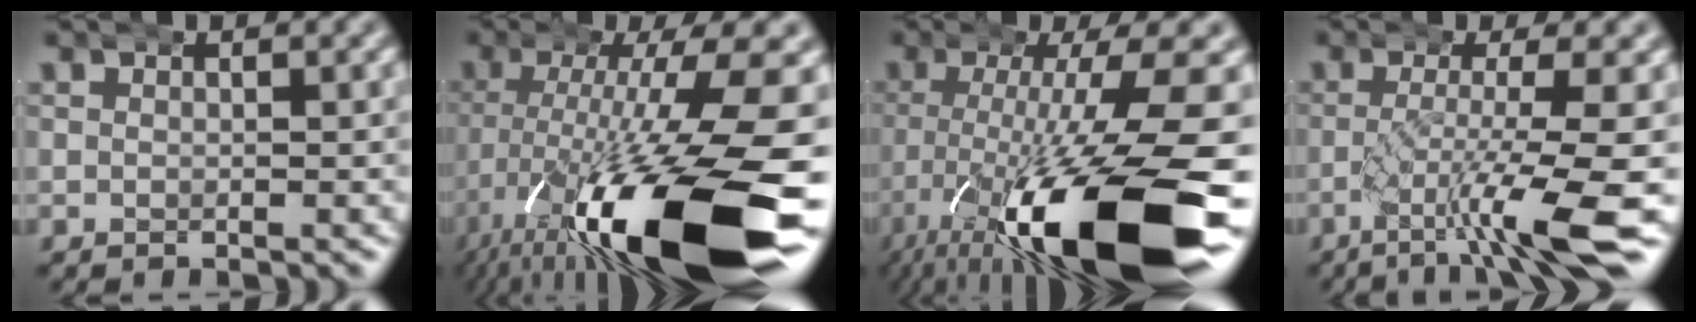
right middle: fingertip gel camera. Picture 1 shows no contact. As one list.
[{"total": 16.7, "force": [-7.0, 4.8, 14.5], "torque": [-0.232, -0.026, -0.083]}, {"total": 14.3, "force": [-6.0, 3.2, 12.6], "torque": [-0.210, -0.026, -0.072]}, {"total": 6.0, "force": [-2.6, -0.7, 5.4], "torque": [-0.097, -0.007, -0.045]}]